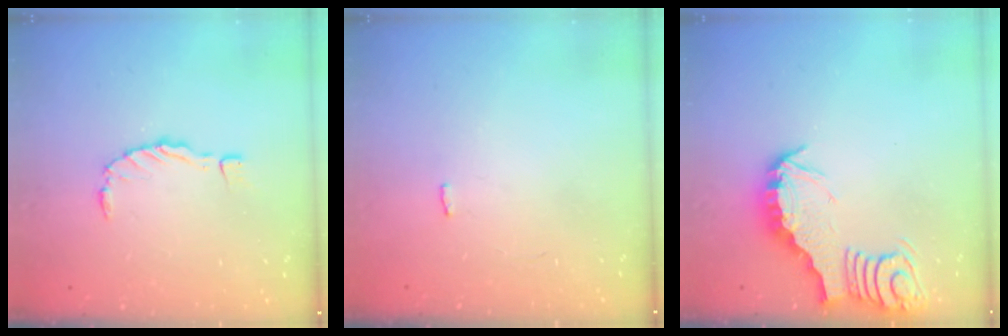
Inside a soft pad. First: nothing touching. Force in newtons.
{"total": 2.0, "press": 2.0, "slide": 0.3}
{"total": 3.4, "press": 3.3, "slide": 0.4}